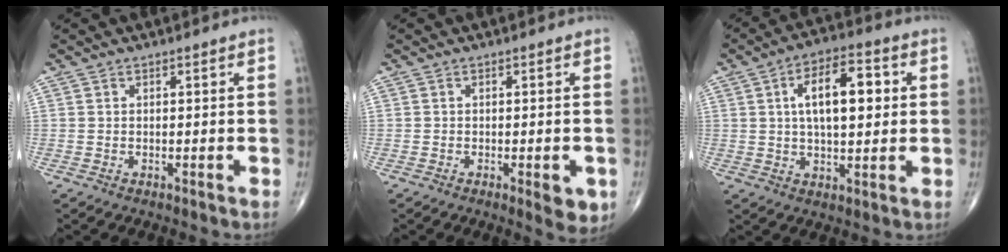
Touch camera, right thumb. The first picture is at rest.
{"total": 4.6, "force": [-1.6, 1.6, 4.0], "torque": [-0.036, -0.005, -0.018]}
{"total": 12.7, "force": [2.4, 5.9, 10.9], "torque": [-0.158, 0.011, 0.037]}